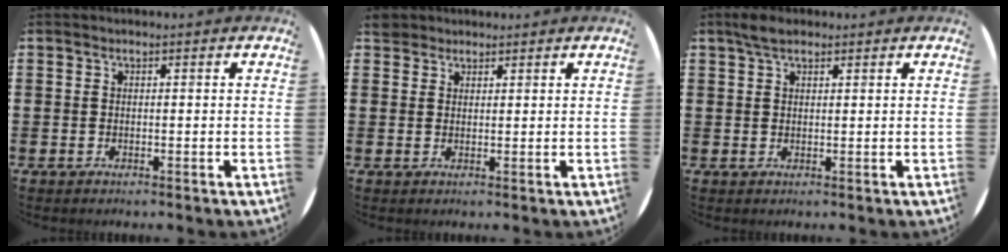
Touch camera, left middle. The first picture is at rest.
{"total": 2.1, "force": [1.9, 0.9, 0.0], "torque": [0.004, 0.003, 0.035]}
{"total": 2.6, "force": [2.0, 1.0, 1.3], "torque": [-0.020, 0.004, 0.035]}